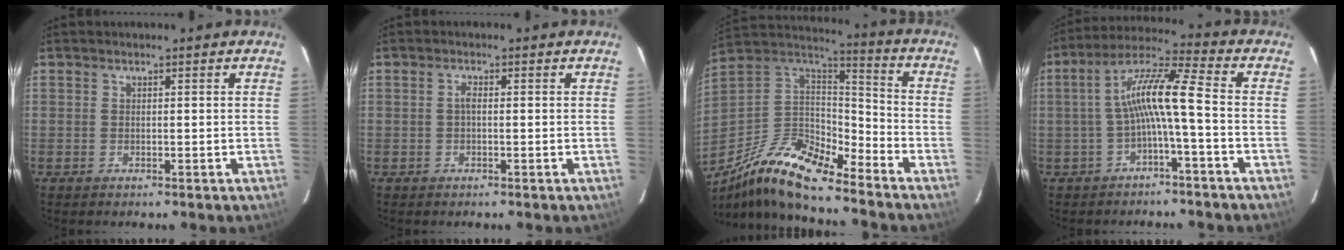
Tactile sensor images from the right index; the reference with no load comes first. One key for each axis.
{"total": 1.1, "fx": -0.1, "fy": 0.4, "fz": 1.0, "tx": -0.019, "ty": 0.006, "tz": -0.004}
{"total": 19.6, "fx": -14.9, "fy": 5.1, "fz": 11.6, "tx": -0.231, "ty": -0.023, "tz": -0.288}
{"total": 9.0, "fx": -2.1, "fy": 0.4, "fz": 8.8, "tx": -0.188, "ty": 0.023, "tz": -0.039}